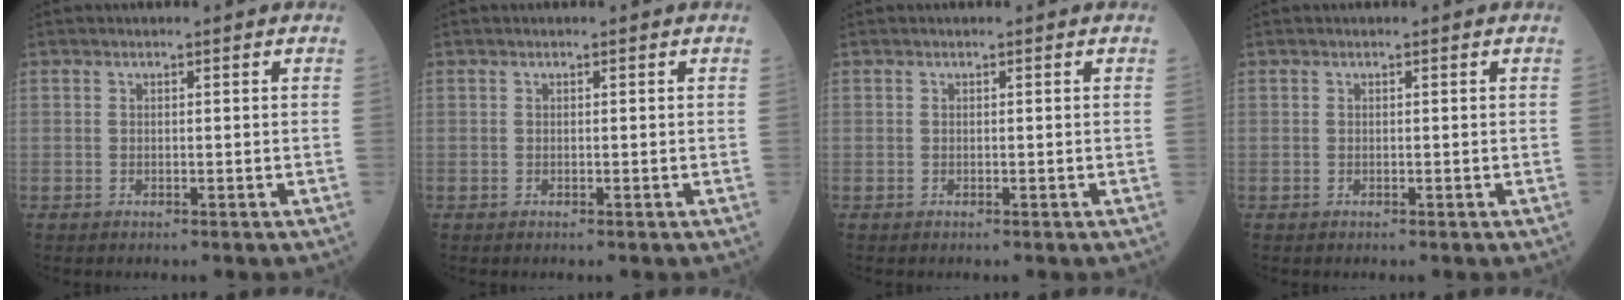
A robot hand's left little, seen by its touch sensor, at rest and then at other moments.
{"total": 0.0}
{"total": 0.0}
{"total": 0.0}